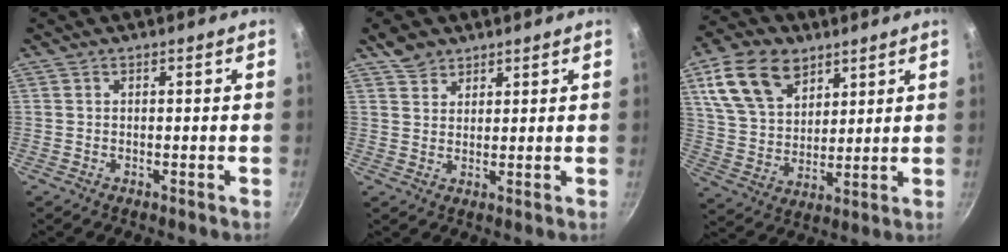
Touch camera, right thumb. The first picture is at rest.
{"total": 4.4, "force": [3.3, 2.7, 1.0], "torque": [-0.003, -0.010, 0.059]}
{"total": 15.7, "force": [7.9, 10.2, 8.9], "torque": [-0.138, -0.016, 0.154]}